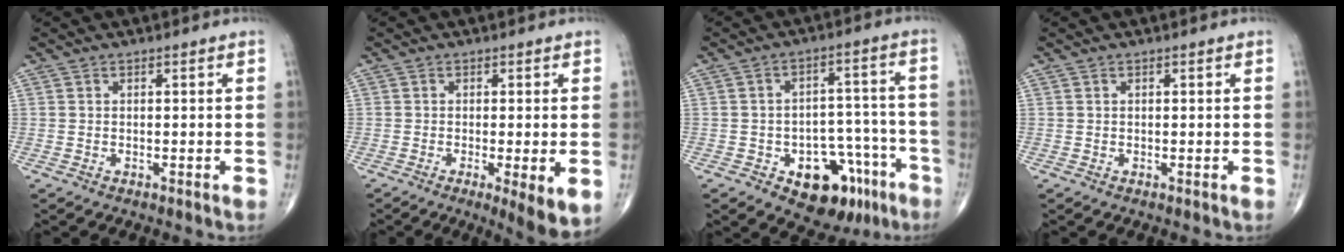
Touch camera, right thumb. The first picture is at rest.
{"total": 6.5, "force": [-1.9, 1.3, 6.1], "torque": [-0.096, -0.020, -0.030]}
{"total": 14.1, "force": [-7.3, 8.5, 8.5], "torque": [-0.069, 0.059, -0.094]}
{"total": 0.0}